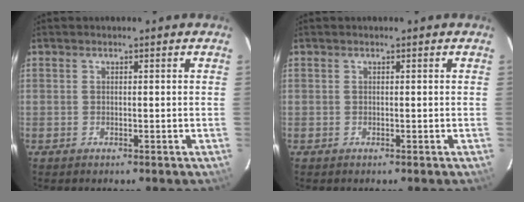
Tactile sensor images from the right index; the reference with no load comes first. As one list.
[{"total": 0.0}]